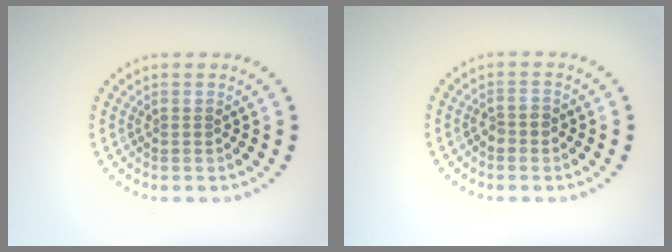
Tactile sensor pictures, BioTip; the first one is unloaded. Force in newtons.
{"total": 1.4, "press": 1.3, "slide": 0.5}